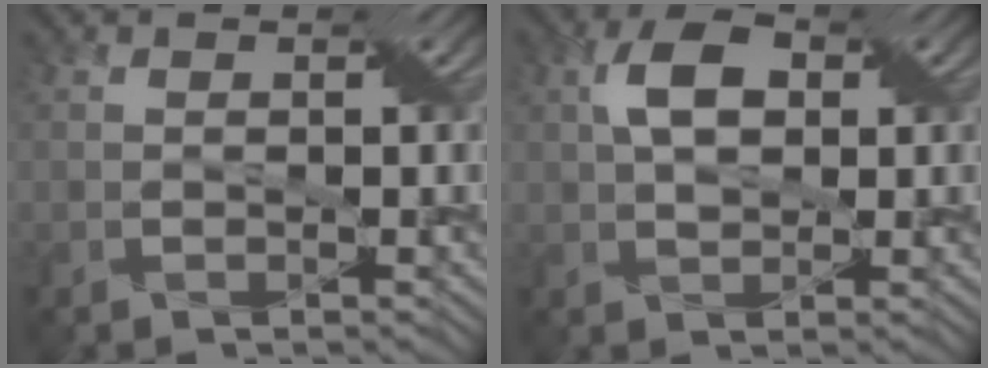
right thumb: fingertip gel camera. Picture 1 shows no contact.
{"total": 5.1, "force": [1.3, 2.9, 4.0], "torque": [-0.076, 0.011, 0.018]}